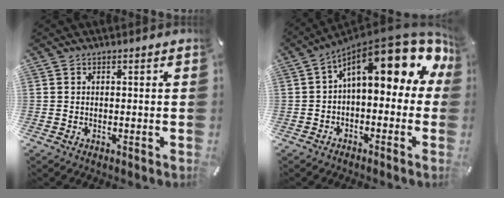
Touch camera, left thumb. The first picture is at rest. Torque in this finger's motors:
{"motor_torque": [1.18, 1.15, 2.29, -0.47, 0.43]}